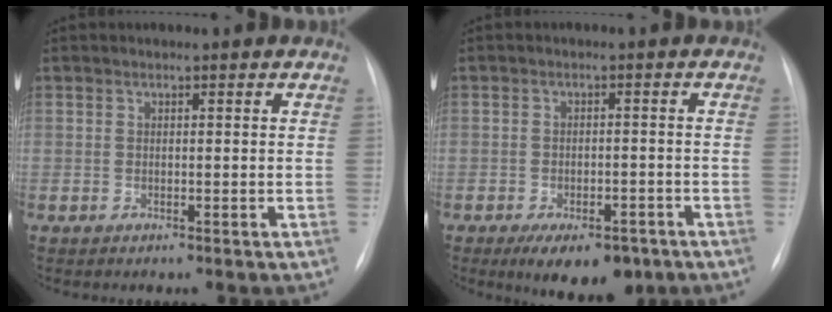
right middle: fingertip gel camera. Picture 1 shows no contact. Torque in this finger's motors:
{"motor_torque": [0.64, -0.52, 0.04, 0.02]}